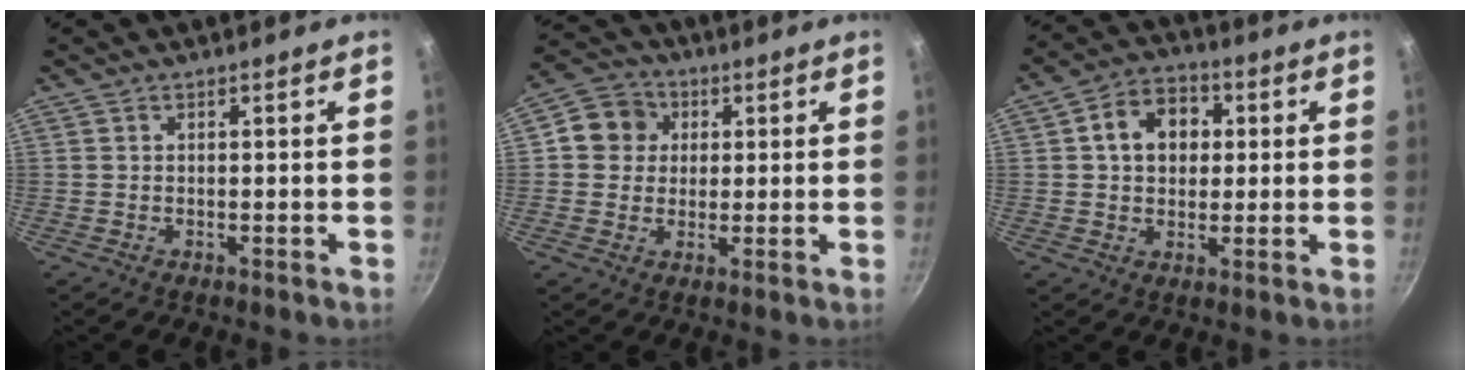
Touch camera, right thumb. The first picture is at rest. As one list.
[{"total": 7.8, "force": [1.7, 7.1, 2.7], "torque": [-0.010, 0.011, 0.012]}, {"total": 9.6, "force": [1.9, 7.4, 5.8], "torque": [-0.060, 0.014, 0.019]}]